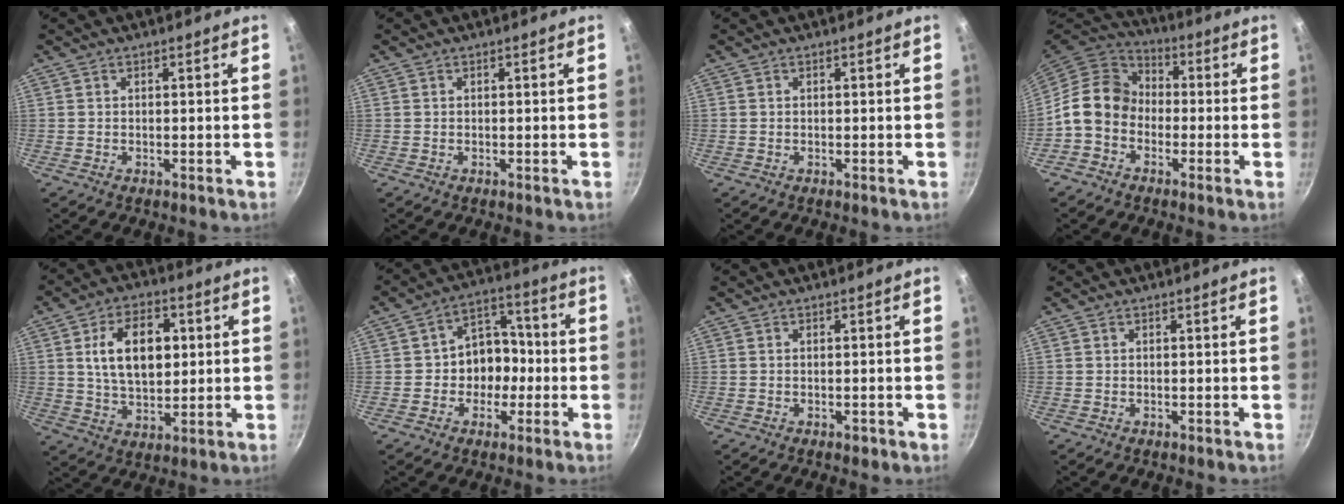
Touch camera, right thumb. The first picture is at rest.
{"total": 0.0}
{"total": 0.0}
{"total": 11.1, "force": [-2.1, 9.0, 6.1], "torque": [-0.078, 0.039, -0.063]}
{"total": 13.4, "force": [2.7, 8.3, 10.2], "torque": [-0.145, -0.004, 0.044]}
{"total": 9.8, "force": [-1.4, 8.1, 5.3], "torque": [-0.021, 0.035, -0.032]}
{"total": 1.1, "force": [-0.5, 0.6, 0.8], "torque": [-0.011, 0.003, -0.005]}
{"total": 0.0}